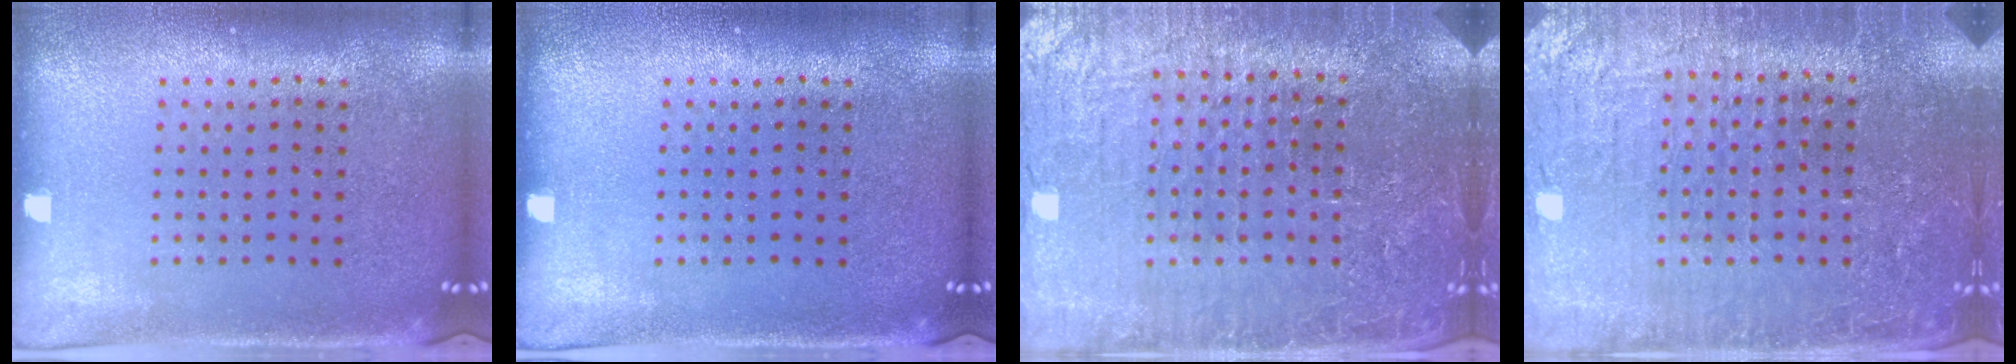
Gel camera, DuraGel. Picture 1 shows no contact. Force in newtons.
{"total": 0.0}
{"total": 5.1, "press": 4.6, "slide": 2.0}
{"total": 4.4, "press": 4.2, "slide": 1.3}